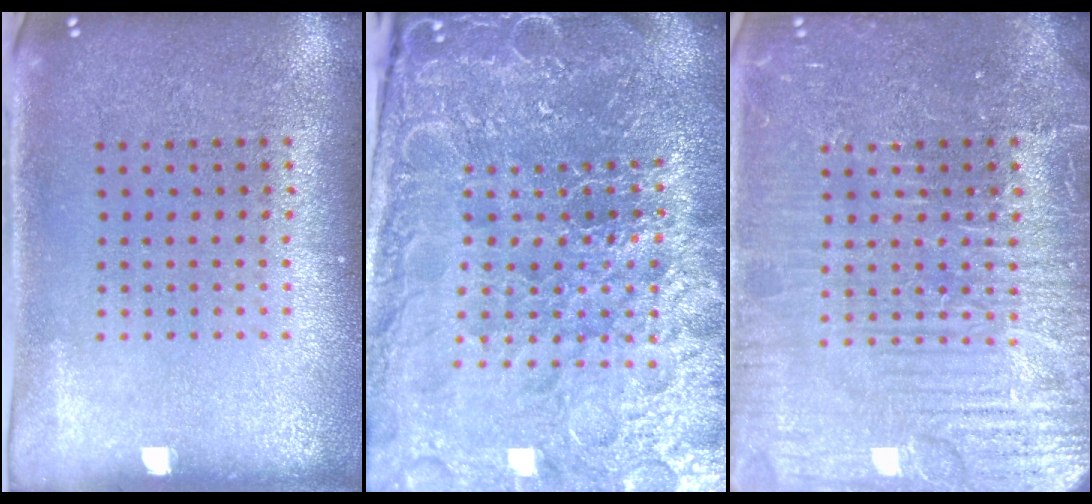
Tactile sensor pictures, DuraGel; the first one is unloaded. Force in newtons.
{"total": 6.5, "press": 5.7, "slide": 3.1}
{"total": 7.3, "press": 7.2, "slide": 1.0}